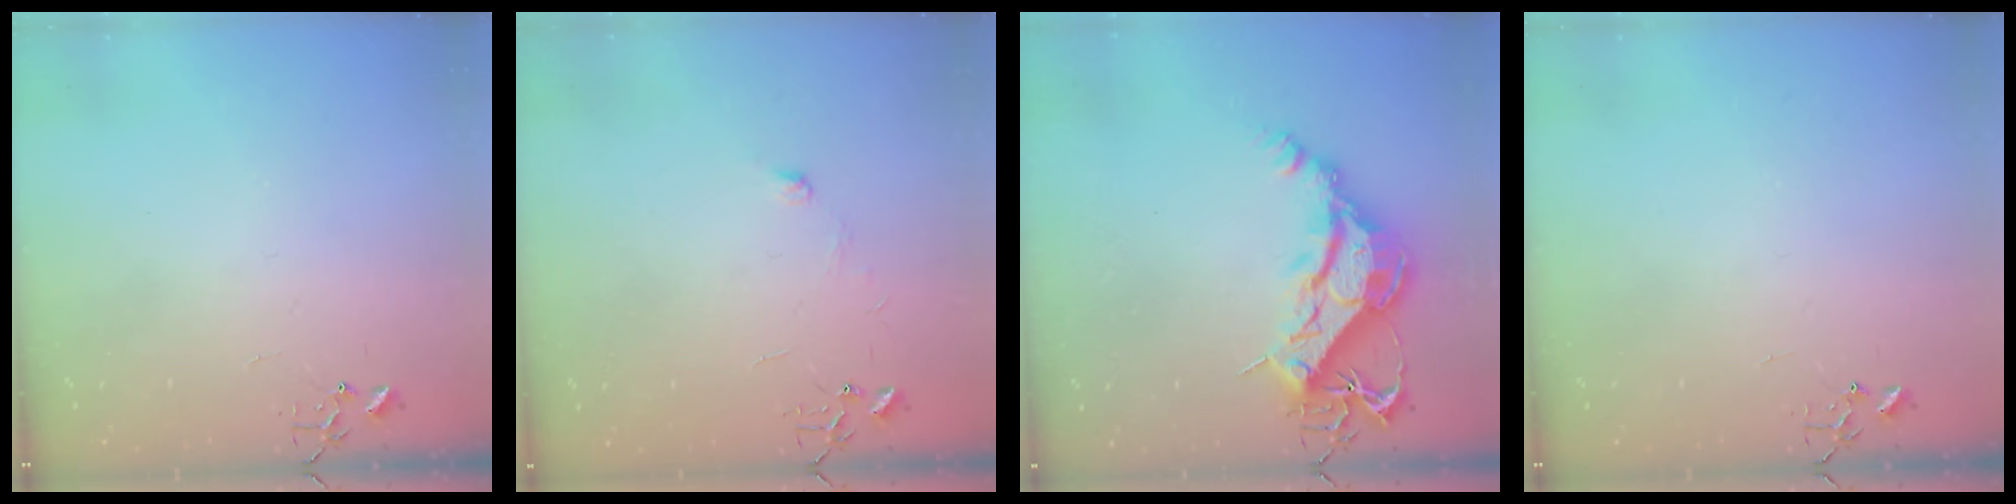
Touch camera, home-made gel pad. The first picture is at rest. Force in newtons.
{"total": 5.6, "press": 5.6, "slide": 0.7}
{"total": 14.3, "press": 14.2, "slide": 1.5}
{"total": 0.0}